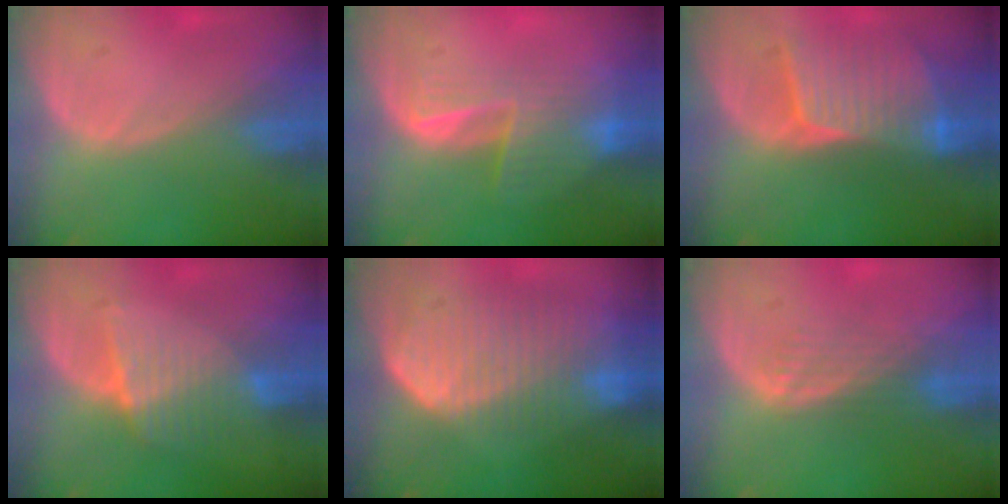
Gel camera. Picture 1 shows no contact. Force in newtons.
{"total": 6.8, "press": 6.4, "slide": 2.2}
{"total": 8.5, "press": 7.7, "slide": 3.6}
{"total": 6.8, "press": 6.0, "slide": 3.3}
{"total": 10.5, "press": 9.2, "slide": 5.1}
{"total": 3.5, "press": 2.9, "slide": 1.9}